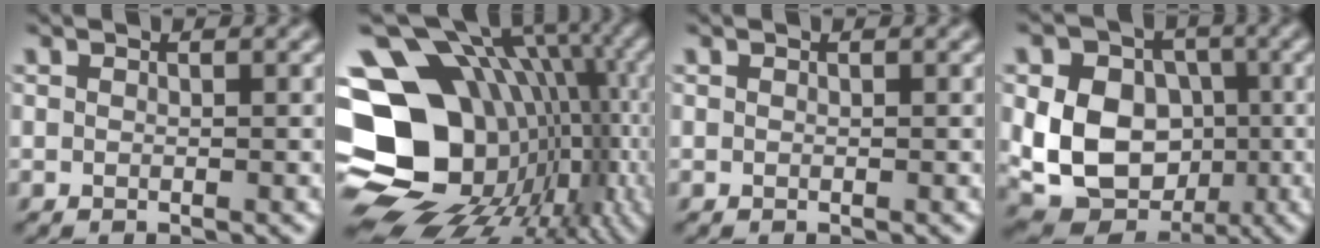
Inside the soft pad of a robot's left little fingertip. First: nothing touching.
{"total": 19.2, "force": [-2.9, 15.2, 11.4], "torque": [-0.192, 0.009, -0.020]}
{"total": 0.0}
{"total": 11.5, "force": [-1.1, 9.1, 6.9], "torque": [-0.112, -0.007, -0.030]}